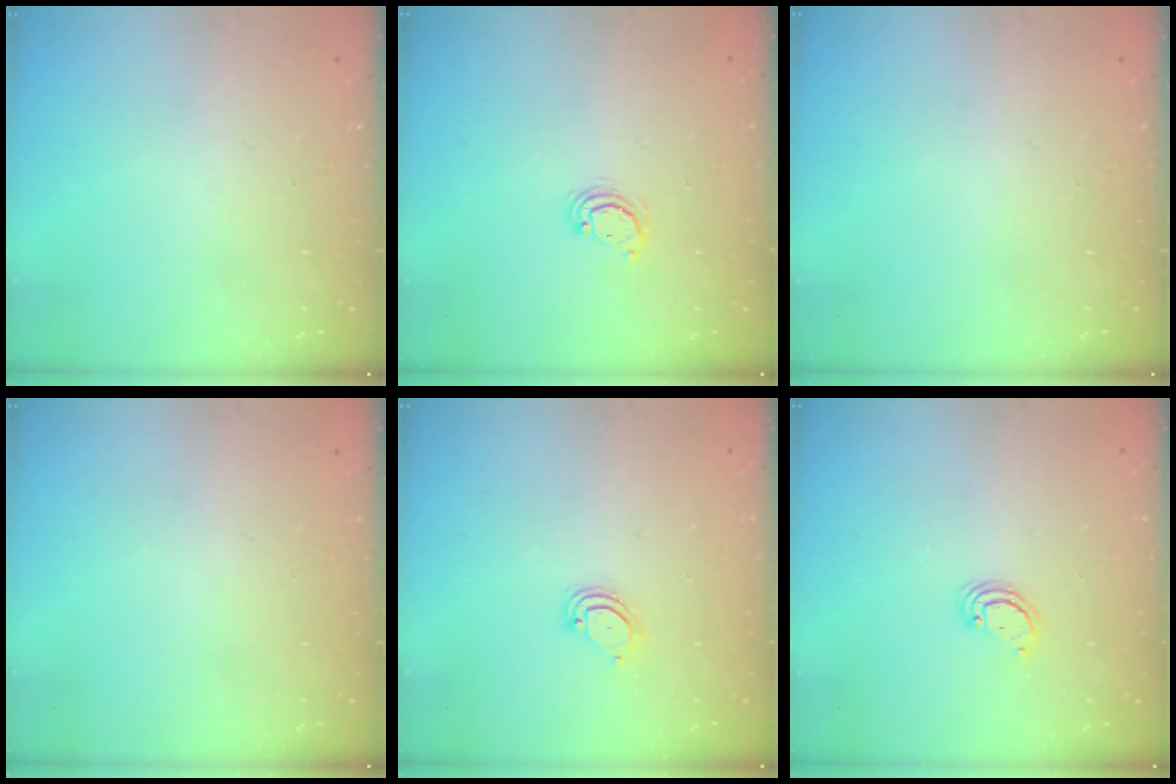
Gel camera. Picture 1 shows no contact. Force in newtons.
{"total": 3.0, "press": 3.0, "slide": 0.2}
{"total": 0.0}
{"total": 0.0}
{"total": 4.4, "press": 4.4, "slide": 0.3}
{"total": 2.5, "press": 2.5, "slide": 0.2}